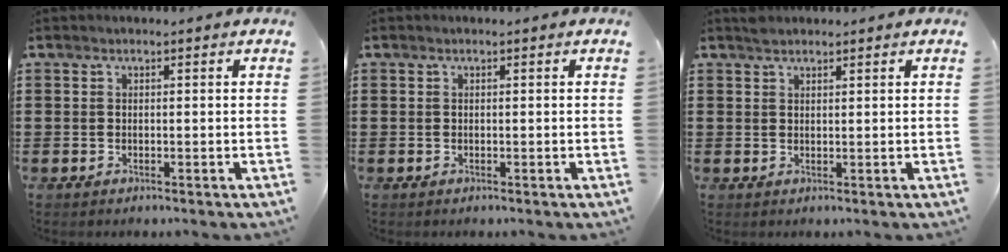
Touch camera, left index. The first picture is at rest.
{"total": 0.0}
{"total": 1.3, "force": [1.2, 0.4, 0.2], "torque": [-0.006, 0.001, 0.023]}